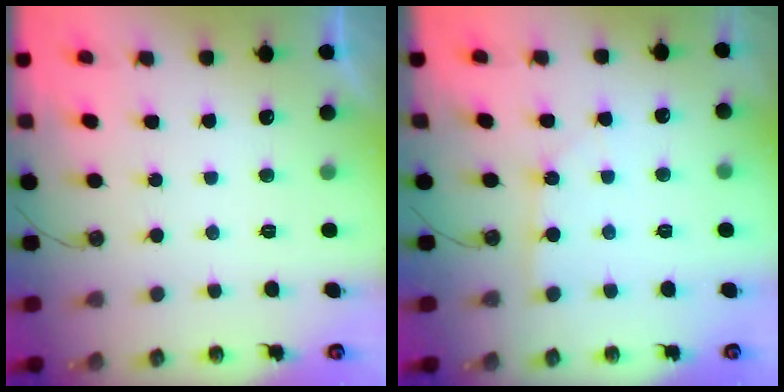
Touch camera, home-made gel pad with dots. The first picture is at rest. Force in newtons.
{"total": 1.8, "press": 1.8, "slide": 0.2}